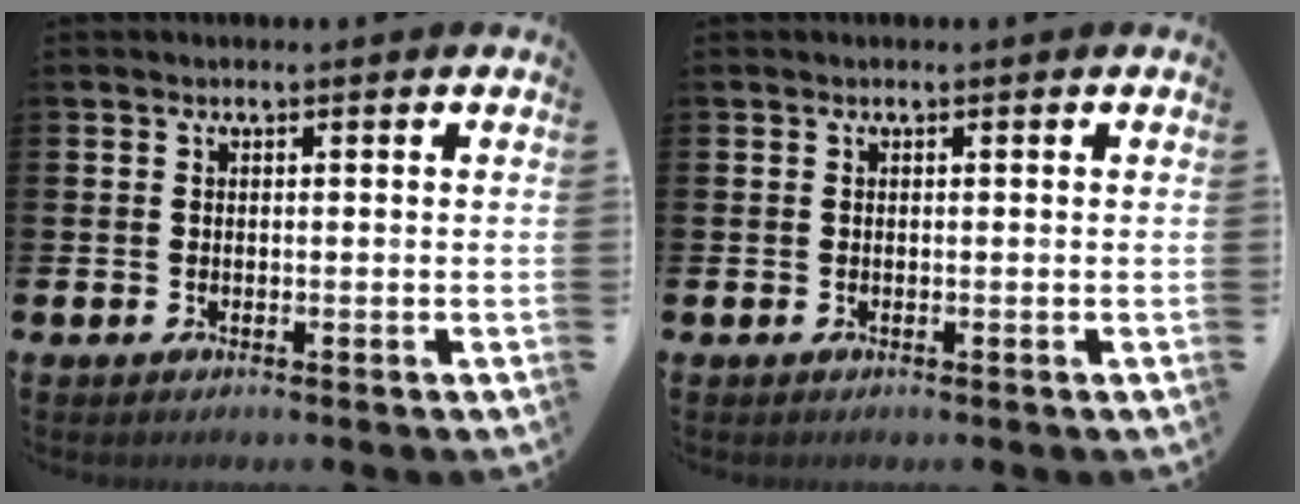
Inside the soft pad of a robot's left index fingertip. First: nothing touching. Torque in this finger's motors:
{"motor_torque": [0.00, 0.00, 0.00, 0.01]}